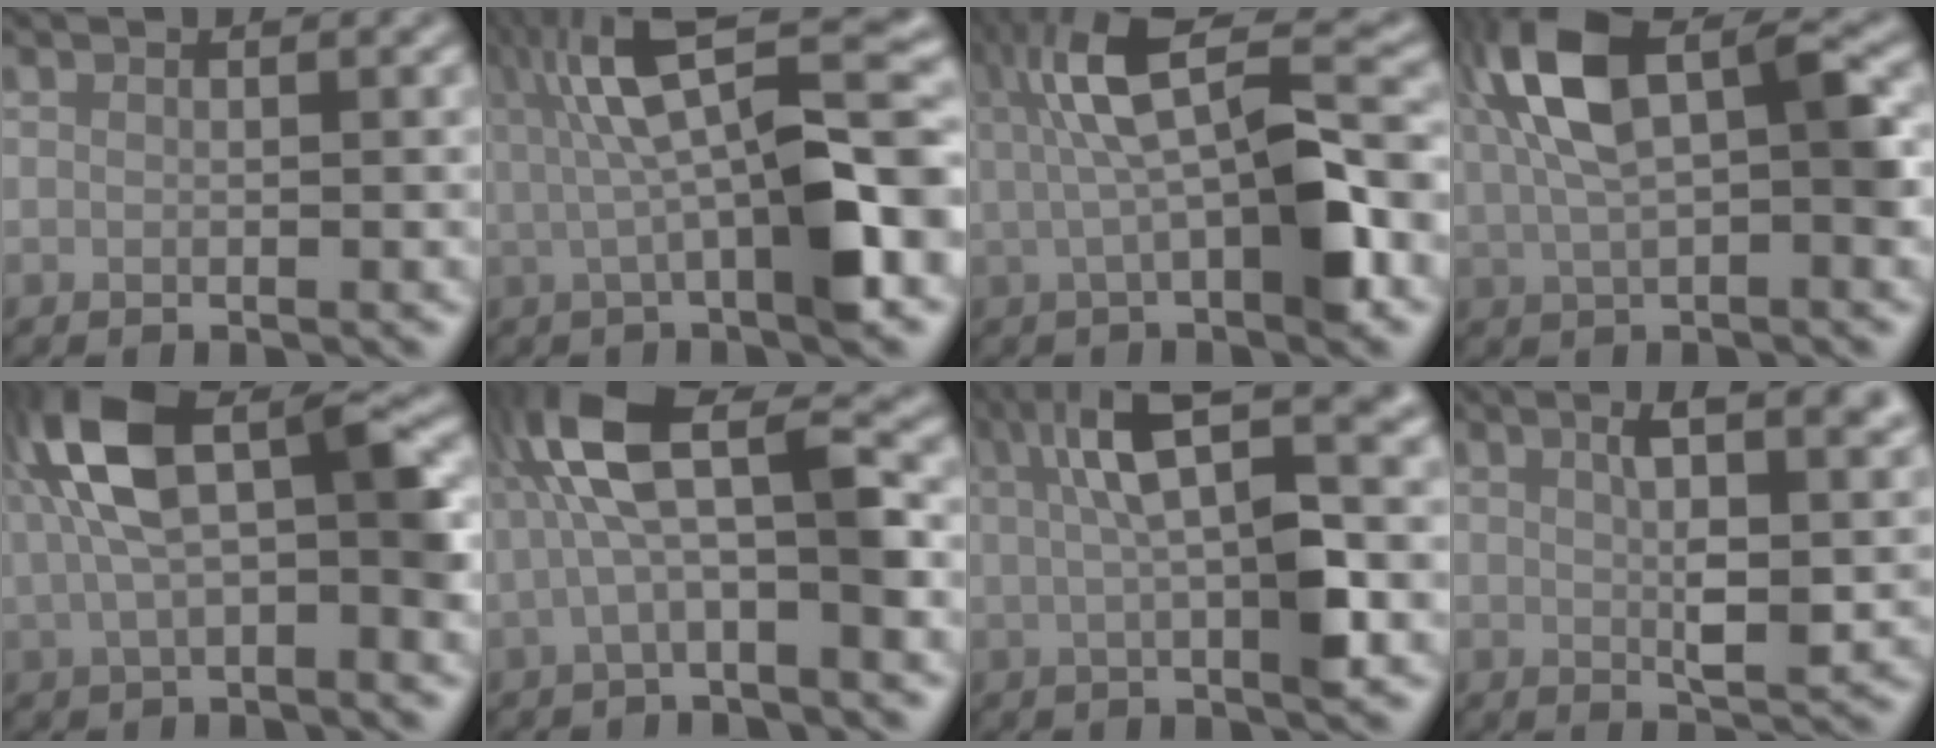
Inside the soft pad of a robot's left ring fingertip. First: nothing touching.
{"total": 10.9, "force": [1.7, 3.1, 10.3], "torque": [-0.165, 0.016, 0.029]}
{"total": 8.7, "force": [1.0, 2.5, 8.3], "torque": [-0.143, 0.012, 0.016]}
{"total": 9.4, "force": [2.5, 4.3, 8.1], "torque": [-0.161, 0.017, 0.036]}
{"total": 9.5, "force": [1.6, 4.0, 8.4], "torque": [-0.163, 0.021, 0.020]}
{"total": 7.4, "force": [0.0, 2.1, 7.1], "torque": [-0.144, 0.030, -0.011]}
{"total": 8.6, "force": [2.1, 2.1, 8.1], "torque": [-0.138, 0.015, 0.035]}
{"total": 8.8, "force": [2.8, 3.3, 7.6], "torque": [-0.105, 0.000, 0.042]}